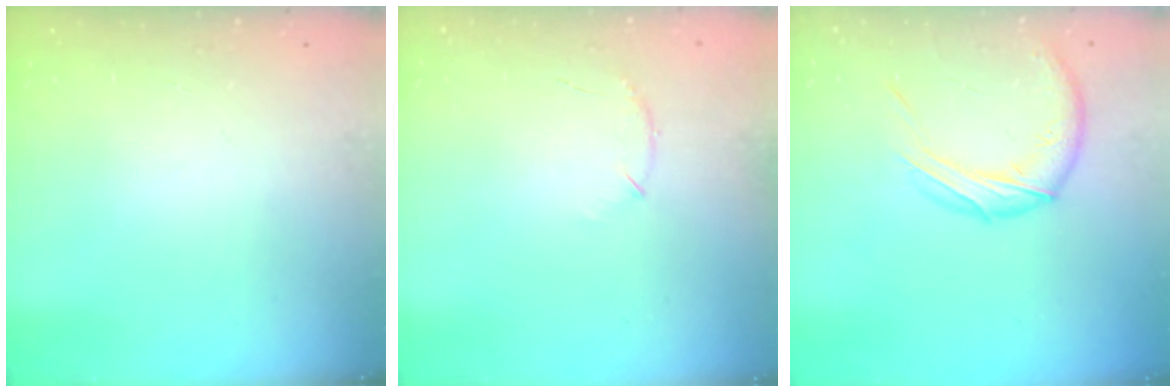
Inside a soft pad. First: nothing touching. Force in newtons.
{"total": 6.9, "press": 6.7, "slide": 1.8}
{"total": 10.8, "press": 10.8, "slide": 0.4}